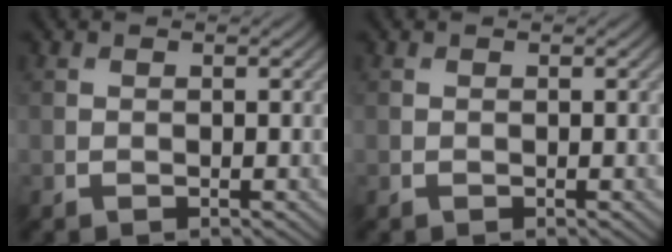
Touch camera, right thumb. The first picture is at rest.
{"total": 0.0}